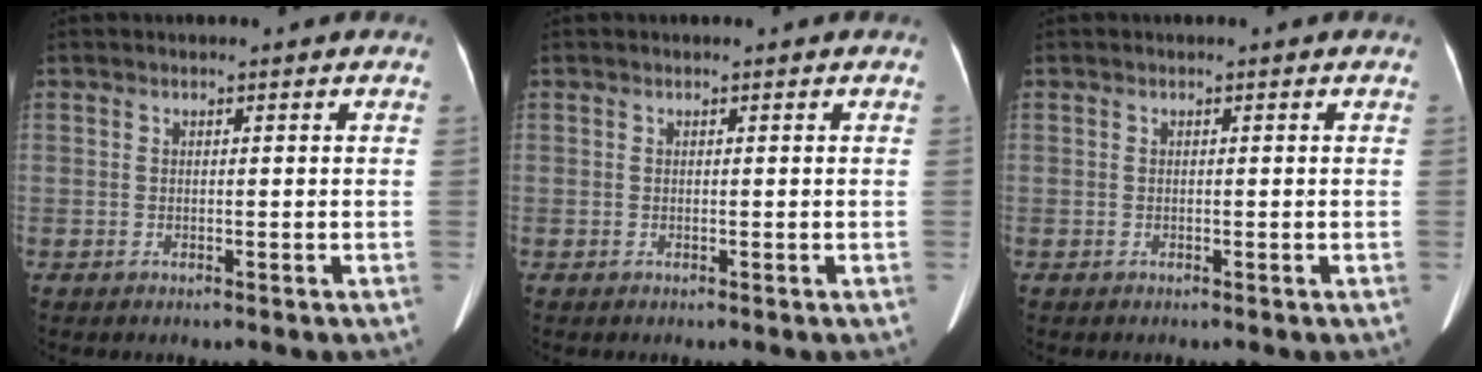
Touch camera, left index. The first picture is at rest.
{"total": 0.0}
{"total": 0.0}